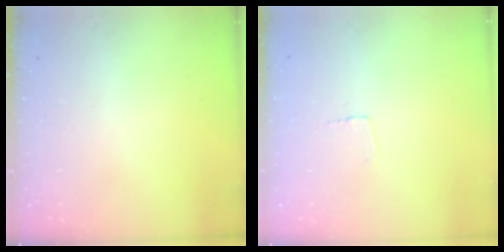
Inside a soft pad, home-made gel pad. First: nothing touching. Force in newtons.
{"total": 2.3, "press": 2.3, "slide": 0.1}